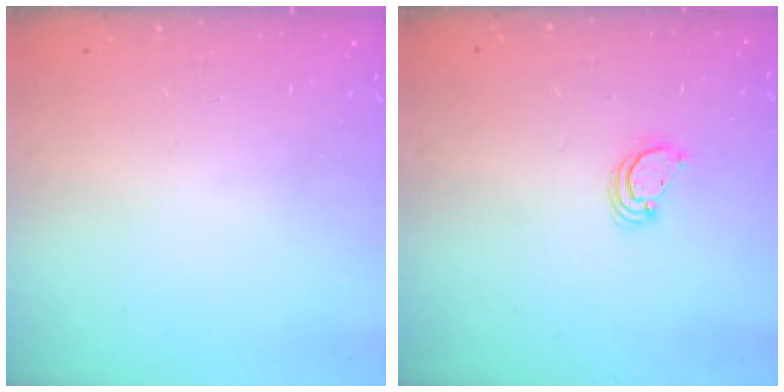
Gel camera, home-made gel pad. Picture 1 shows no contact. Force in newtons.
{"total": 2.8, "press": 2.8, "slide": 0.2}